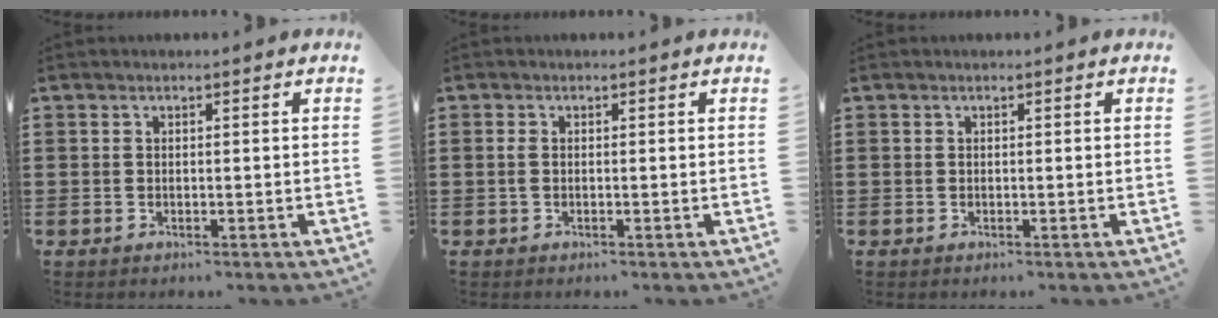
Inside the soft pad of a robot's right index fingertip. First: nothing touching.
{"total": 0.9, "force": [-0.1, 0.4, 0.8], "torque": [-0.022, -0.001, -0.005]}
{"total": 0.0}